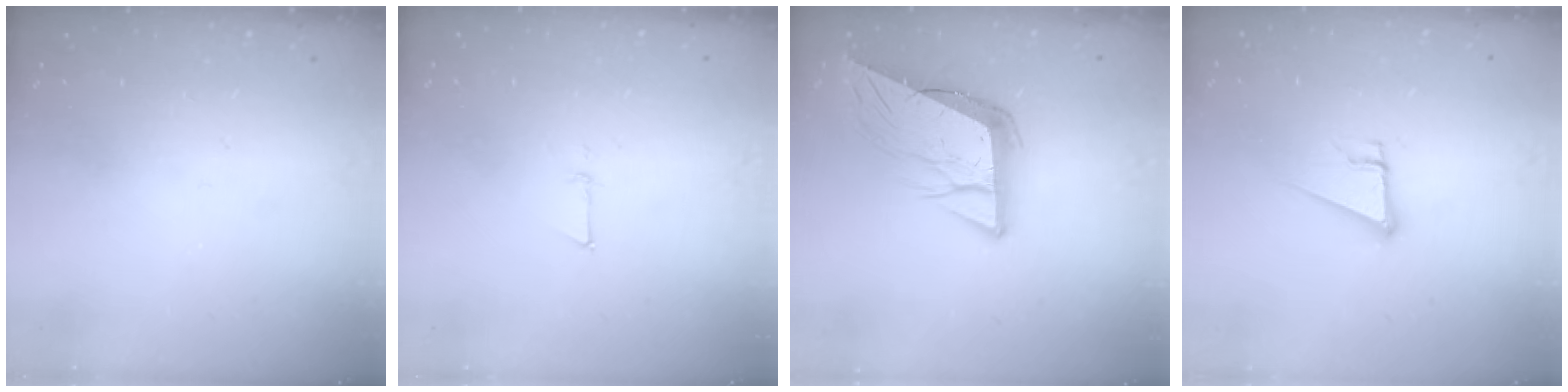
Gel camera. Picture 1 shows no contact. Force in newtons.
{"total": 3.9, "press": 3.8, "slide": 0.9}
{"total": 11.8, "press": 11.2, "slide": 3.6}
{"total": 9.0, "press": 8.3, "slide": 3.3}